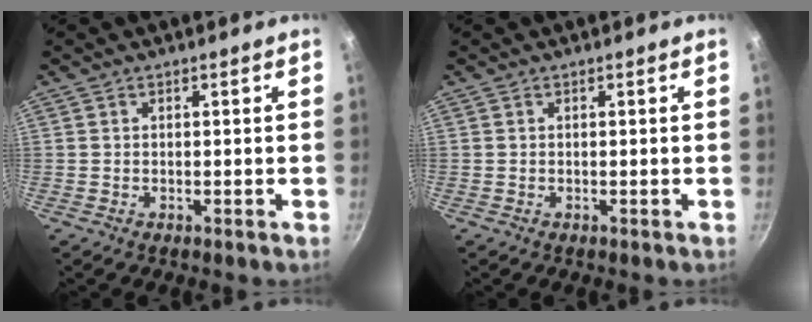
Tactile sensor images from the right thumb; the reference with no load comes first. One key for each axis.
{"total": 0.0}